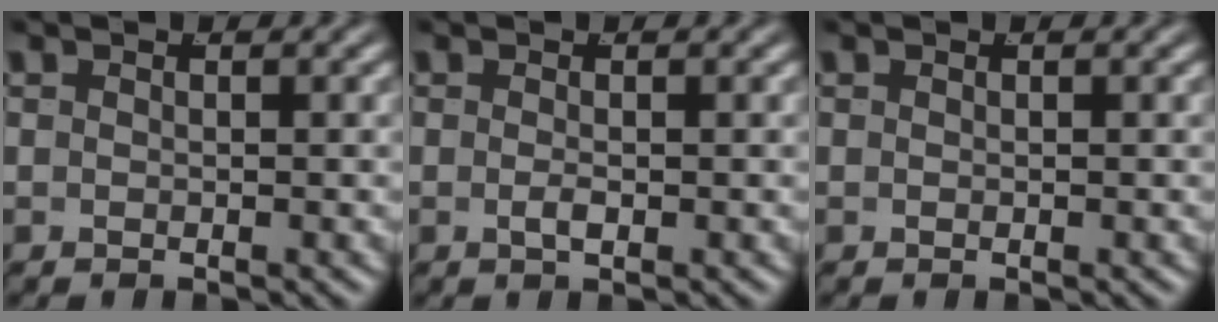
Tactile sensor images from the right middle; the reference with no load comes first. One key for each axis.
{"total": 0.7, "fx": -0.3, "fy": 0.0, "fz": 0.6, "tx": -0.012, "ty": -0.006, "tz": -0.002}
{"total": 0.0}